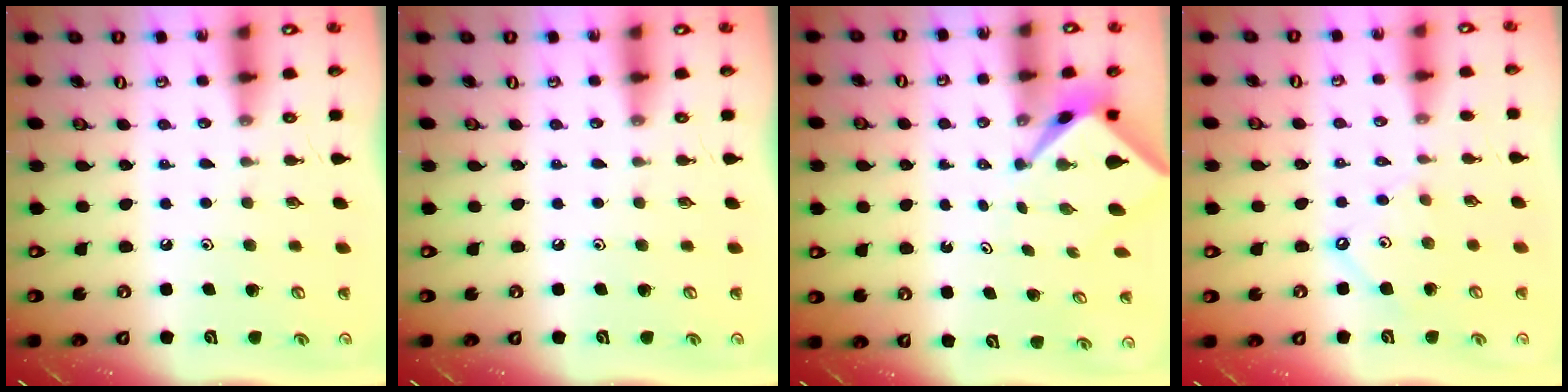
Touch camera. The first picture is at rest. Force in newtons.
{"total": 0.0}
{"total": 2.5, "press": 2.5, "slide": 0.2}
{"total": 4.1, "press": 4.1, "slide": 0.6}